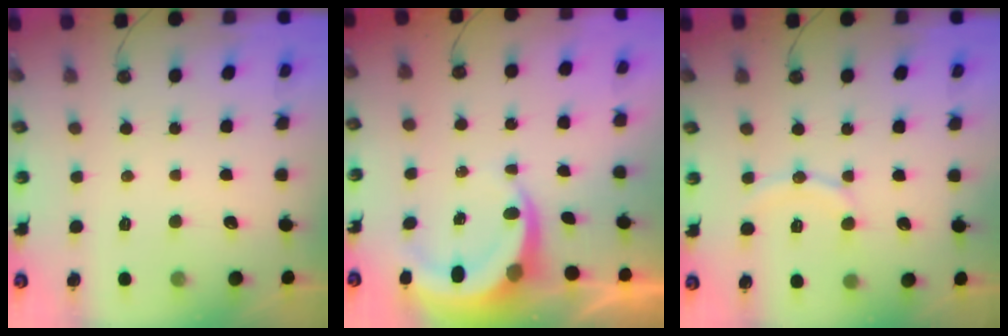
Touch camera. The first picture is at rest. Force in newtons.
{"total": 5.9, "press": 5.8, "slide": 1.0}
{"total": 10.3, "press": 10.3, "slide": 1.0}